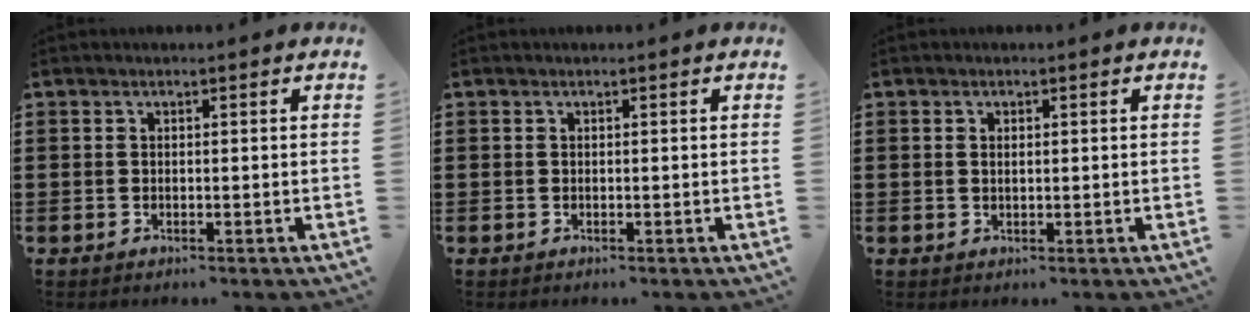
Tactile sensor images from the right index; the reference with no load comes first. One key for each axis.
{"total": 0.0}
{"total": 0.9, "fx": 0.2, "fy": 0.4, "fz": 0.8, "tx": -0.017, "ty": 0.002, "tz": 0.002}